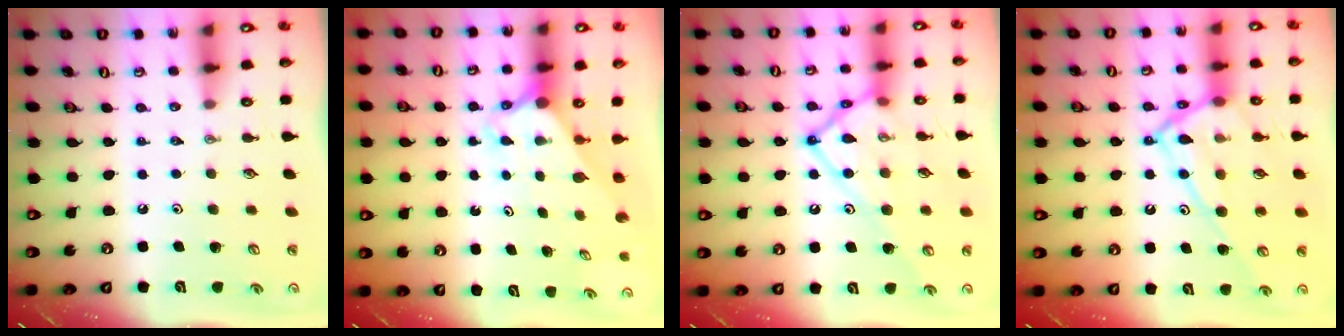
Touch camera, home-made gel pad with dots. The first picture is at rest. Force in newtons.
{"total": 2.6, "press": 2.6, "slide": 0.2}
{"total": 17.7, "press": 17.6, "slide": 2.2}
{"total": 18.2, "press": 18.1, "slide": 1.7}